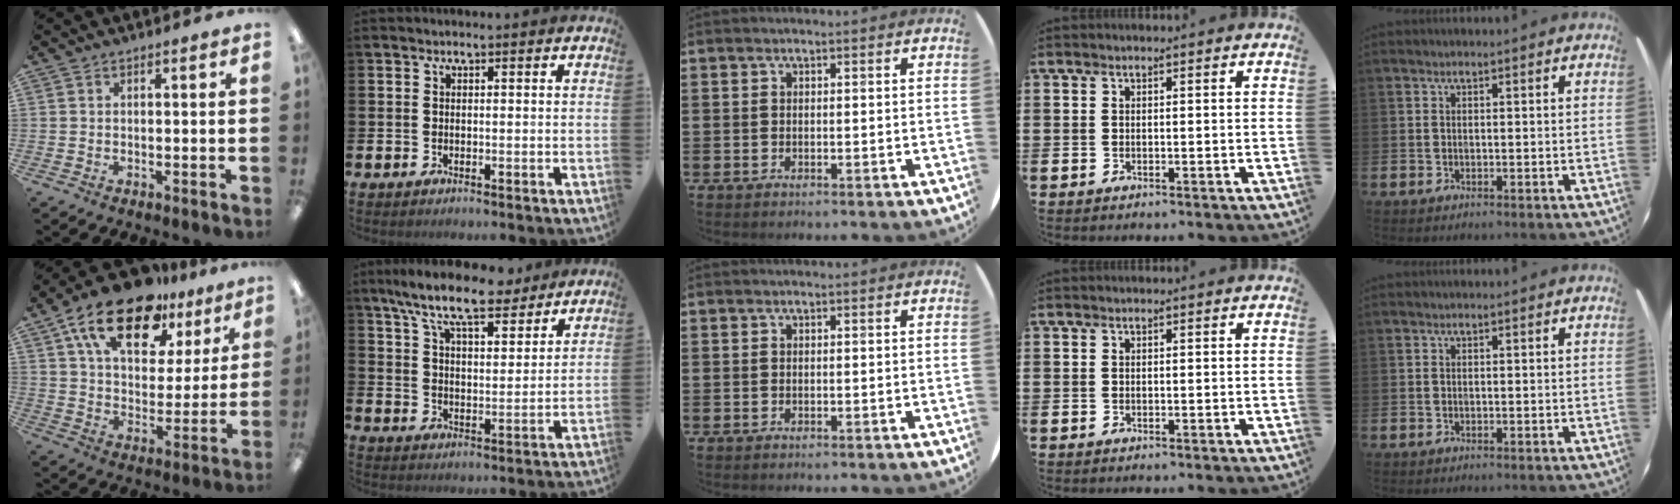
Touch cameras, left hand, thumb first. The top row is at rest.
{"thumb": {"total": 19.4, "force": [12.6, 9.7, 11.0], "torque": [-0.183, -0.061, 0.220]}, "index": {"total": 10.5, "force": [9.1, 2.4, 4.7], "torque": [-0.114, -0.039, 0.162]}}